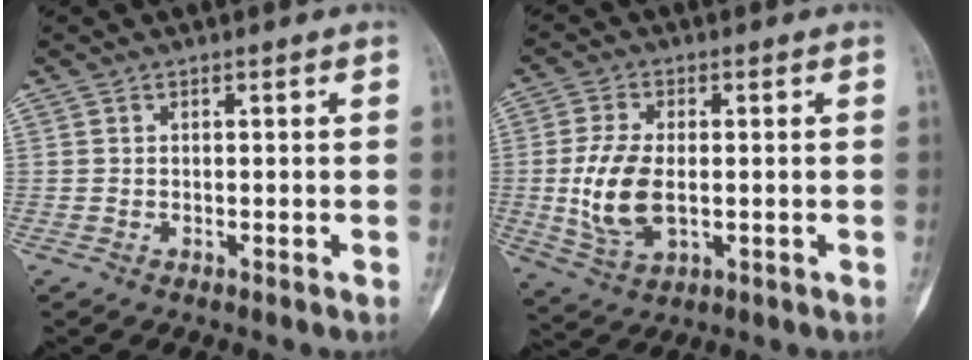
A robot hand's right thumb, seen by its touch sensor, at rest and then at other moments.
{"total": 10.3, "force": [-0.6, 5.6, 8.6], "torque": [-0.175, -0.006, -0.005]}